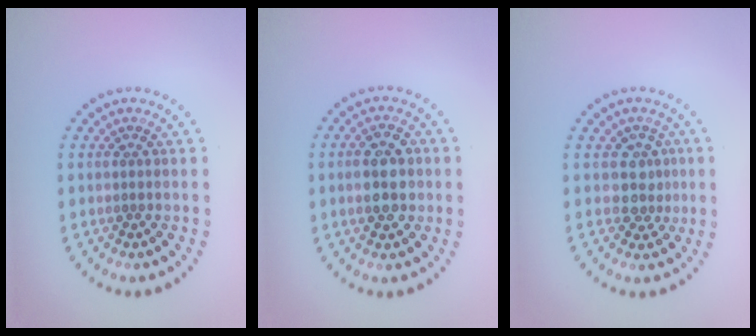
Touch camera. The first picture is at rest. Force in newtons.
{"total": 3.8, "press": 3.8, "slide": 0.2}
{"total": 2.3, "press": 1.8, "slide": 1.4}